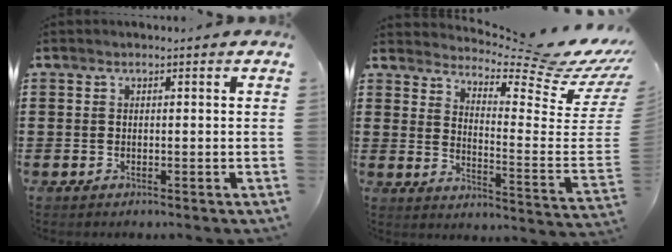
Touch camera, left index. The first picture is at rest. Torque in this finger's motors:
{"motor_torque": [2.14, 0.00, 0.09, -0.07]}